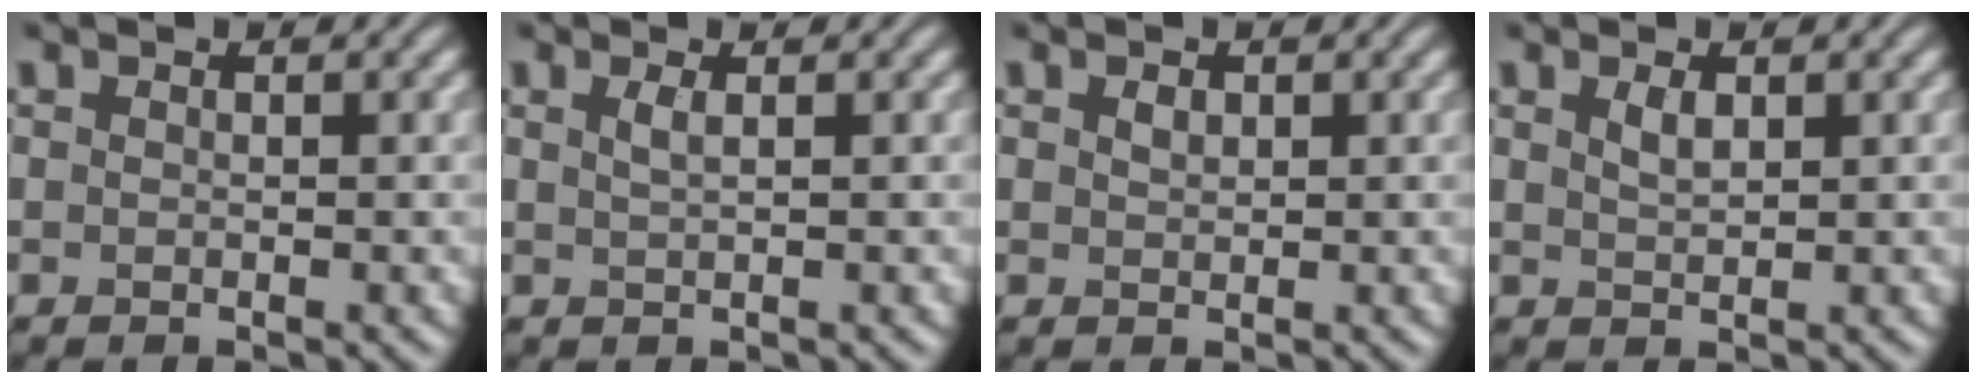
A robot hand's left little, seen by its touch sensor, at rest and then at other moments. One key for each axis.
{"total": 1.2, "fx": 0.5, "fy": 0.4, "fz": 1.0, "tx": -0.018, "ty": 0.002, "tz": 0.007}
{"total": 0.9, "fx": 0.5, "fy": 0.6, "fz": 0.6, "tx": -0.012, "ty": 0.000, "tz": 0.009}
{"total": 1.3, "fx": 0.7, "fy": 0.5, "fz": 1.0, "tx": -0.023, "ty": 0.001, "tz": 0.016}